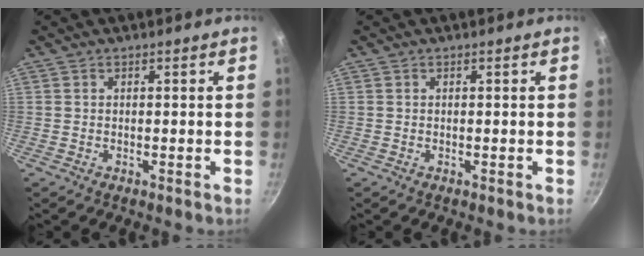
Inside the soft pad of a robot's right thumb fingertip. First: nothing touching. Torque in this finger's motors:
{"motor_torque": [0.01, 0.00, -0.18, 0.18, 0.02]}